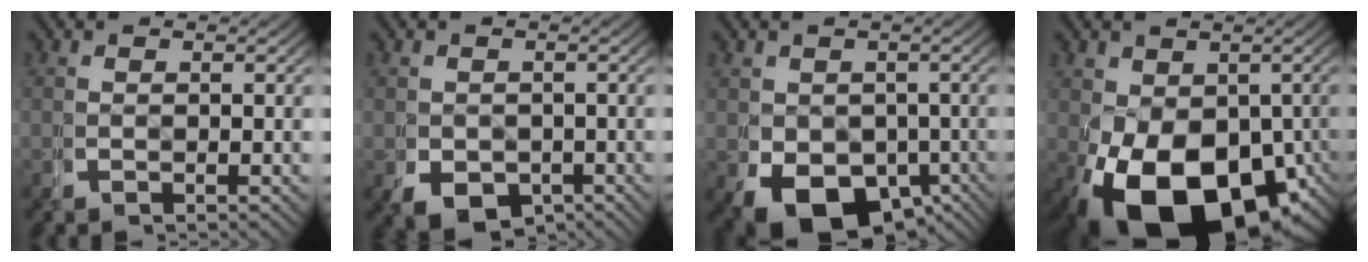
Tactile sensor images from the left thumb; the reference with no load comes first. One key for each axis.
{"total": 4.0, "fx": -1.8, "fy": 3.1, "fz": 1.8, "tx": -0.032, "ty": -0.020, "tz": -0.020}
{"total": 9.4, "fx": -4.3, "fy": 6.1, "fz": 5.6, "tx": -0.093, "ty": -0.046, "tz": -0.042}
{"total": 14.5, "fx": -5.1, "fy": 8.8, "fz": 10.3, "tx": -0.196, "ty": -0.070, "tz": -0.038}